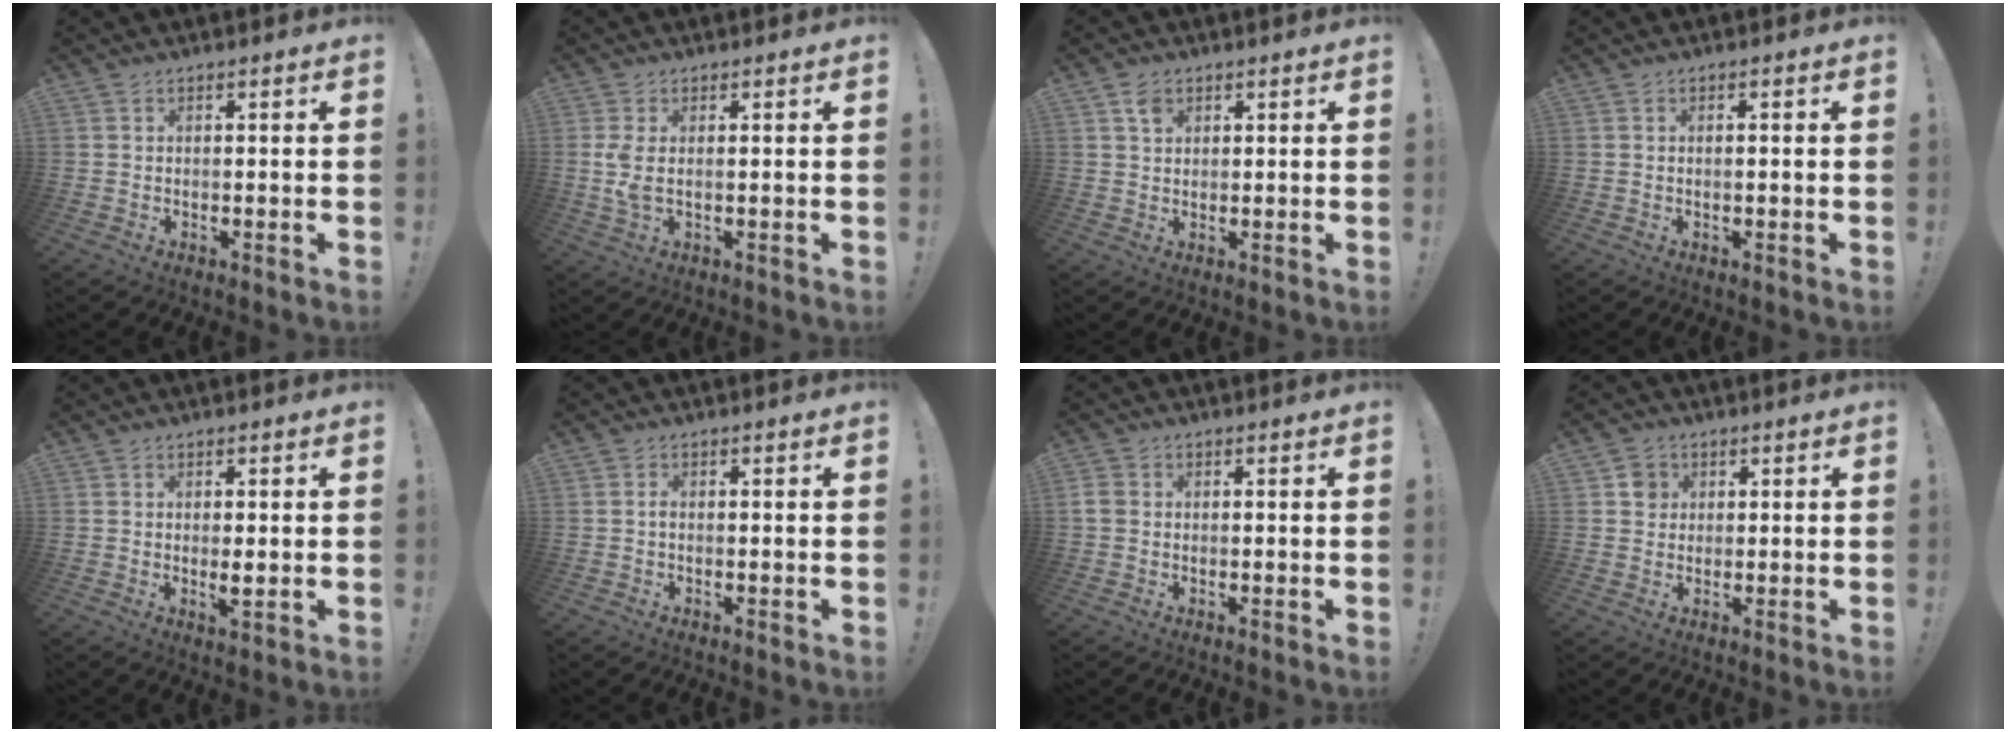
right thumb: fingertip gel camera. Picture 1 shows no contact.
{"total": 4.3, "force": [0.8, 1.6, 3.9], "torque": [-0.074, -0.005, 0.014]}
{"total": 3.1, "force": [1.6, 2.2, 1.5], "torque": [-0.025, 0.001, 0.030]}
{"total": 0.8, "force": [-0.2, -0.4, 0.6], "torque": [-0.006, -0.004, -0.005]}
{"total": 2.5, "force": [0.1, 1.0, 2.3], "torque": [-0.028, -0.005, 0.000]}
{"total": 0.9, "force": [-0.5, 0.4, 0.7], "torque": [-0.021, 0.006, -0.008]}
{"total": 2.5, "force": [-0.2, 2.0, 1.5], "torque": [-0.034, 0.005, -0.002]}
{"total": 3.9, "force": [1.0, 3.7, 1.0], "torque": [-0.007, 0.005, 0.017]}